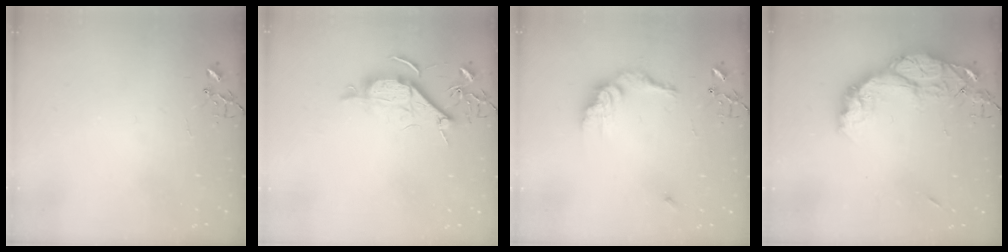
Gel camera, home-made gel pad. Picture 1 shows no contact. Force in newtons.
{"total": 9.3, "press": 9.2, "slide": 1.1}
{"total": 13.3, "press": 13.2, "slide": 1.1}
{"total": 15.3, "press": 15.2, "slide": 1.3}